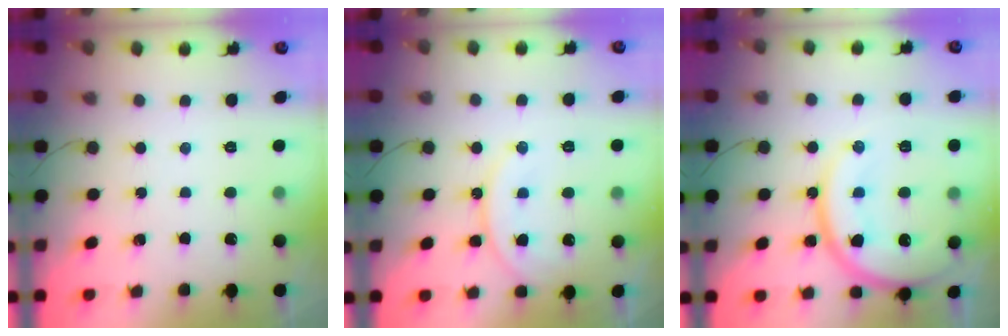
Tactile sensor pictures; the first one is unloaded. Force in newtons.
{"total": 13.3, "press": 13.2, "slide": 1.3}
{"total": 17.3, "press": 17.2, "slide": 1.5}